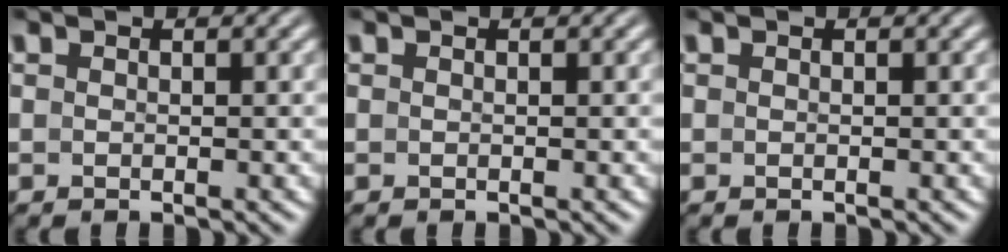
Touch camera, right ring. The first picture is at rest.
{"total": 0.0}
{"total": 0.0}